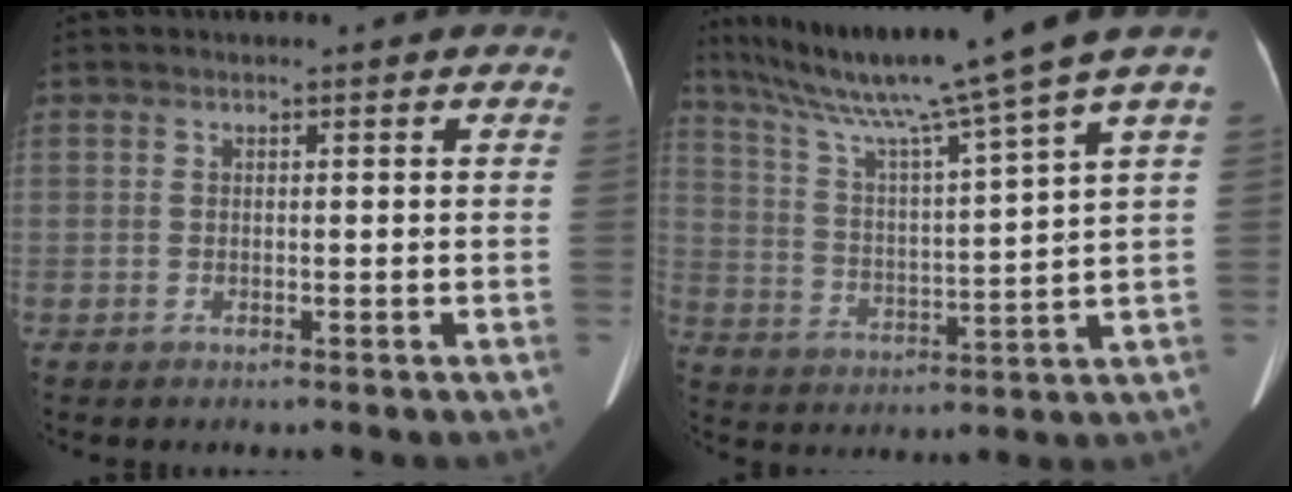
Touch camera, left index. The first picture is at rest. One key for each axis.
{"total": 15.5, "fx": 11.9, "fy": -3.2, "fz": 9.4, "tx": -0.163, "ty": -0.015, "tz": 0.200}